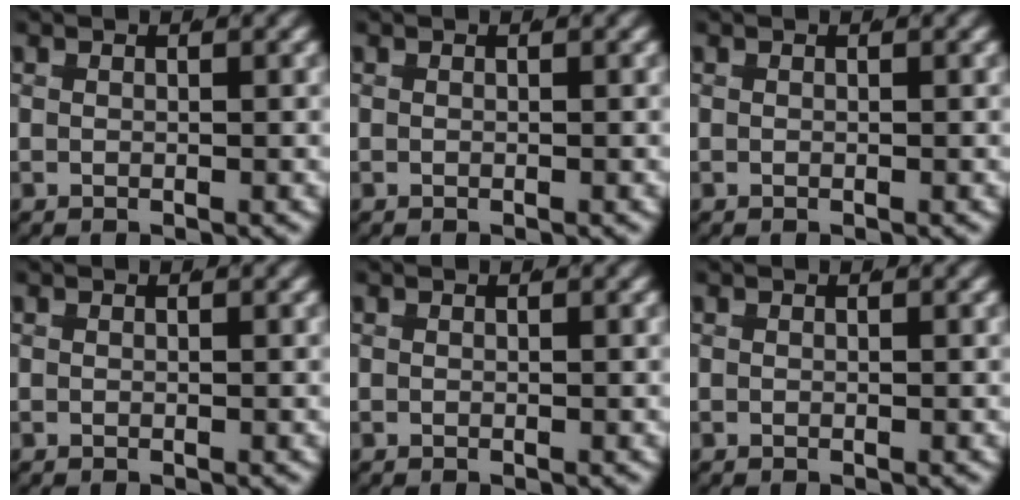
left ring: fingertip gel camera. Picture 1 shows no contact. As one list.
[{"total": 0.0}, {"total": 0.0}, {"total": 0.0}, {"total": 0.0}, {"total": 0.0}]